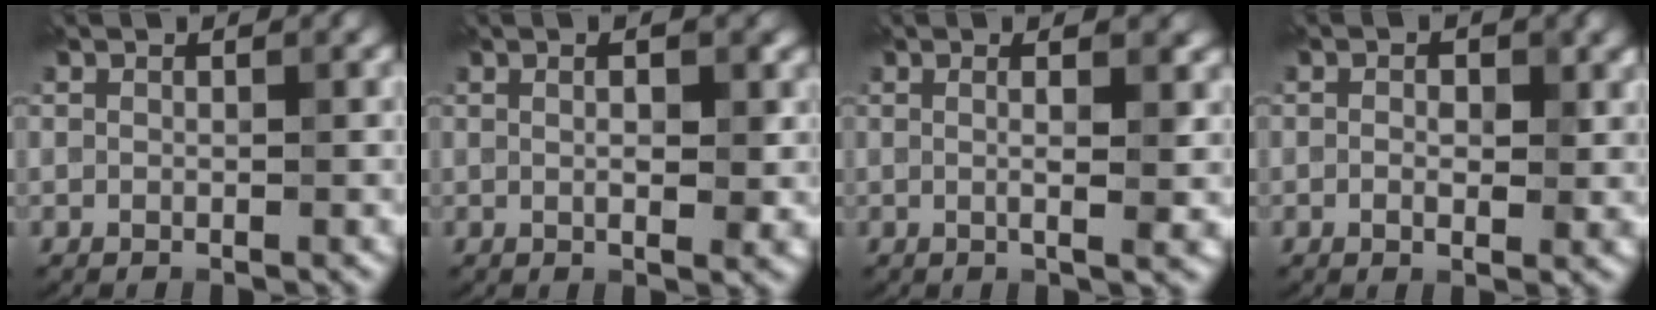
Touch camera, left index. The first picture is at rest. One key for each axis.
{"total": 3.0, "fx": 0.7, "fy": 0.8, "fz": 2.8, "tx": -0.033, "ty": -0.003, "tz": 0.004}
{"total": 4.6, "fx": 1.0, "fy": 1.6, "fz": 4.2, "tx": -0.038, "ty": 0.012, "tz": -0.005}
{"total": 2.2, "fx": 0.2, "fy": 1.3, "fz": 1.8, "tx": -0.017, "ty": -0.008, "tz": 0.004}